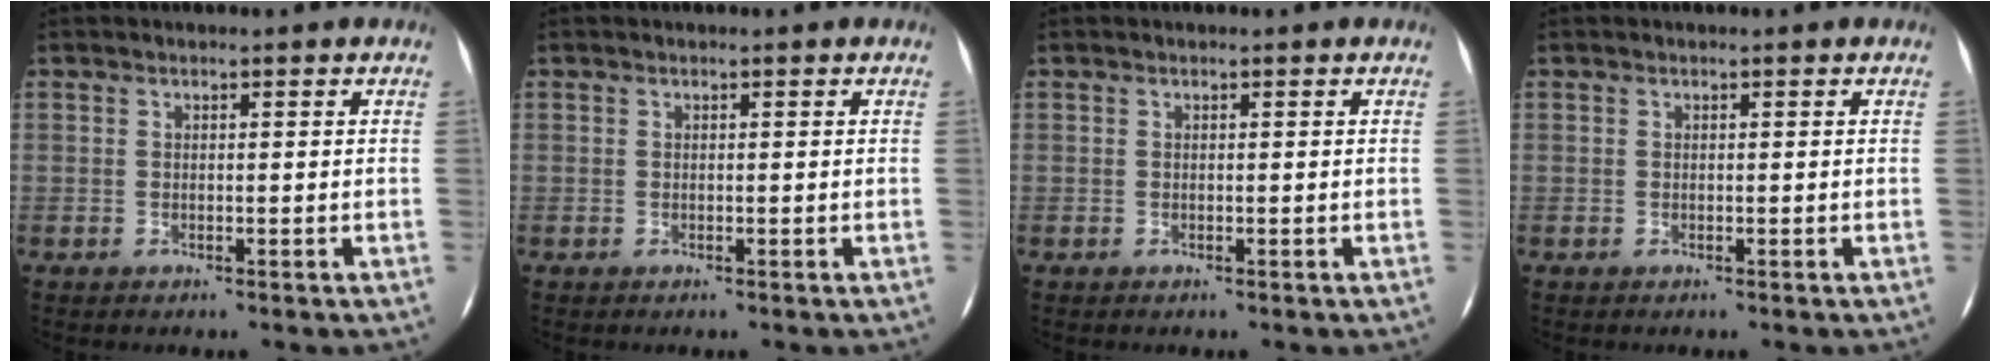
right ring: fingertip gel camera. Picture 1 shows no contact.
{"total": 0.0}
{"total": 0.0}
{"total": 0.0}